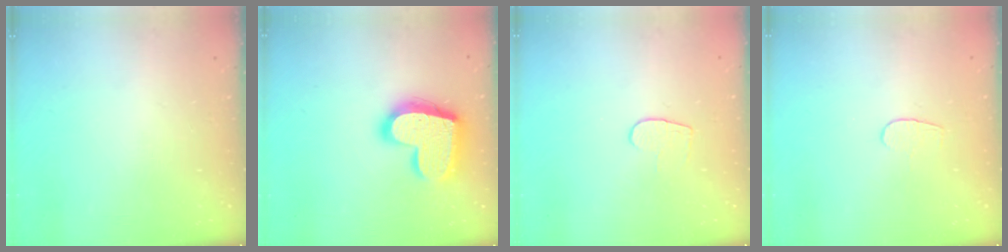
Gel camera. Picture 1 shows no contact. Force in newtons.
{"total": 19.1, "press": 19.0, "slide": 1.3}
{"total": 5.4, "press": 5.4, "slide": 0.3}
{"total": 4.3, "press": 4.3, "slide": 0.3}